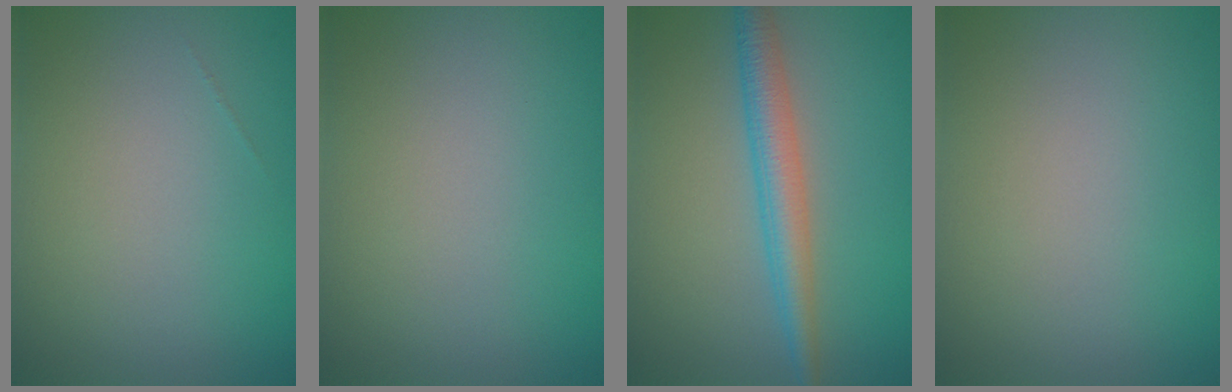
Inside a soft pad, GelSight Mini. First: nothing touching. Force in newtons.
{"total": 0.0}
{"total": 3.7, "press": 3.7, "slide": 0.0}
{"total": 0.0}